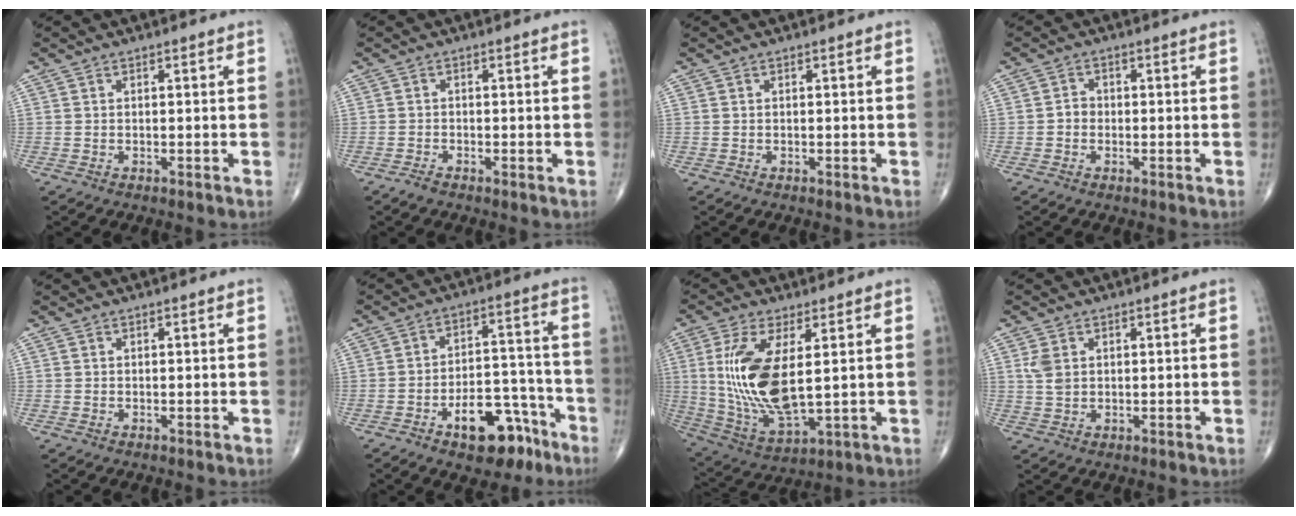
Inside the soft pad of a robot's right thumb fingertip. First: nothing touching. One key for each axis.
{"total": 1.4, "fx": -0.9, "fy": 0.4, "fz": 1.0, "tx": -0.019, "ty": -0.003, "tz": -0.024}
{"total": 0.0}
{"total": 1.8, "fx": -0.5, "fy": 1.6, "fz": 0.8, "tx": -0.002, "ty": 0.007, "tz": -0.013}
{"total": 0.0}
{"total": 12.9, "fx": -7.6, "fy": 6.6, "fz": 8.1, "tx": -0.084, "ty": 0.070, "tz": -0.109}
{"total": 16.4, "fx": 2.4, "fy": 6.7, "fz": 14.8, "tx": -0.307, "ty": -0.023, "tz": 0.059}
{"total": 3.2, "fx": 1.0, "fy": 2.3, "fz": 2.1, "tx": -0.038, "ty": 0.001, "tz": 0.025}